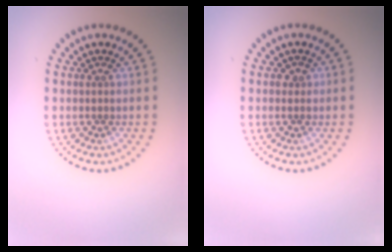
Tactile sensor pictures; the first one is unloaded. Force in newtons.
{"total": 0.8, "press": 0.8, "slide": 0.2}